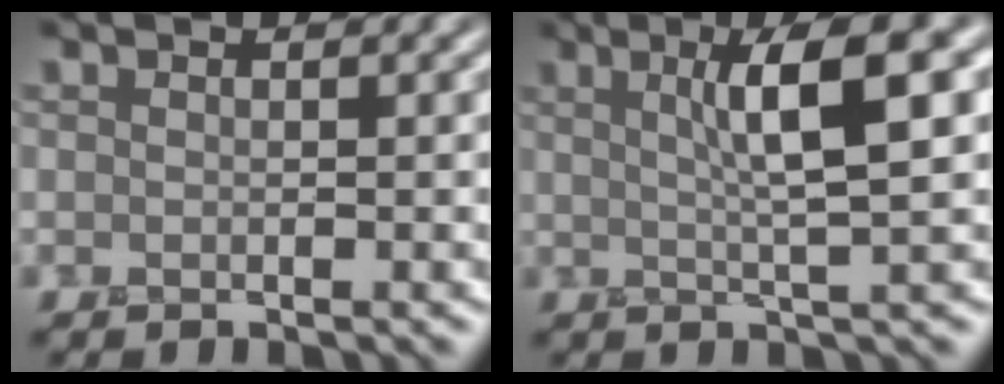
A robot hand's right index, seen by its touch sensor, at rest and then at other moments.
{"total": 6.0, "force": [1.8, 1.0, 5.7], "torque": [-0.078, 0.015, 0.026]}